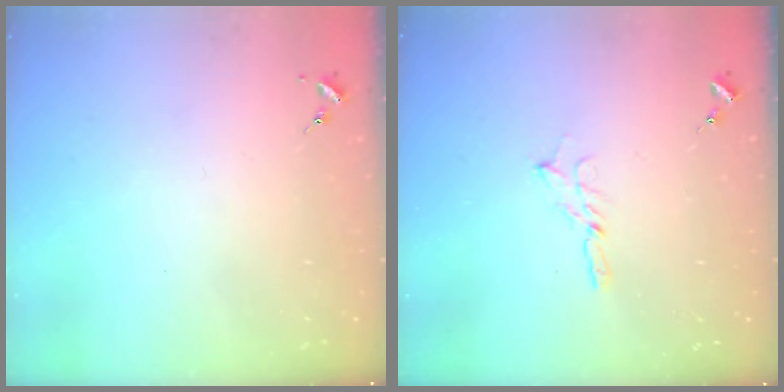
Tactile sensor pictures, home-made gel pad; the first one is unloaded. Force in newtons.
{"total": 2.0, "press": 2.0, "slide": 0.2}